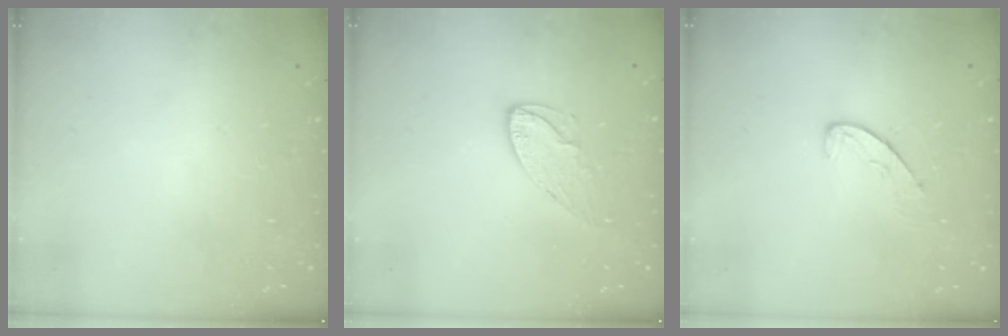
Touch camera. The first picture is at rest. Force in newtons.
{"total": 7.2, "press": 7.2, "slide": 0.1}
{"total": 6.7, "press": 6.7, "slide": 0.5}